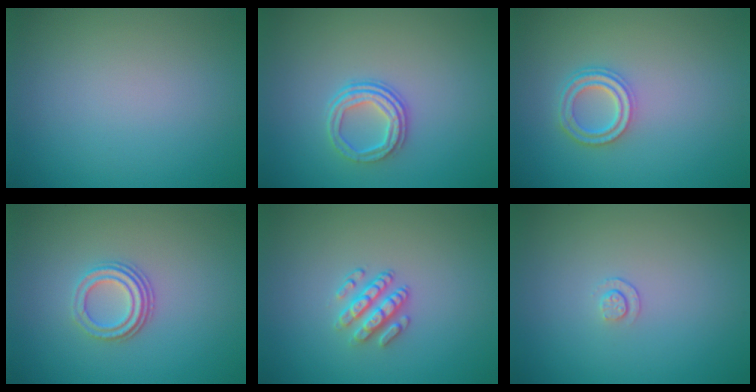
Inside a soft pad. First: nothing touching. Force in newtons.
{"total": 3.0, "press": 2.3, "slide": 1.9}
{"total": 3.2, "press": 2.5, "slide": 2.1}
{"total": 3.0, "press": 2.3, "slide": 1.9}
{"total": 2.3, "press": 1.9, "slide": 1.4}
{"total": 0.8, "press": 0.5, "slide": 0.7}